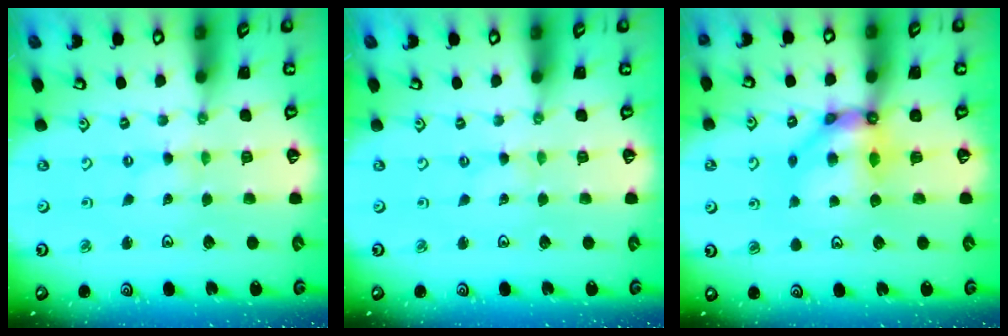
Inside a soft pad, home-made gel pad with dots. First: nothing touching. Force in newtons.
{"total": 0.0}
{"total": 9.2, "press": 9.1, "slide": 1.2}